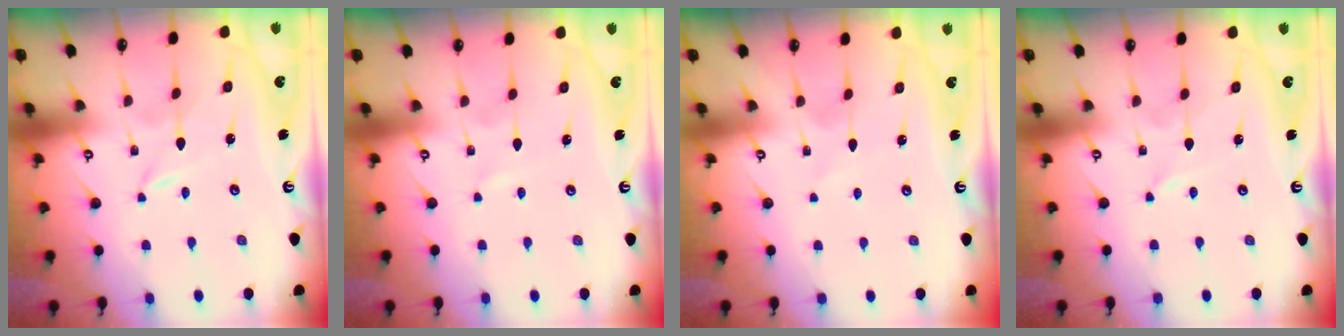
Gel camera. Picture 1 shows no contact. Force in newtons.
{"total": 0.6, "press": 0.6, "slide": 0.1}
{"total": 2.0, "press": 2.0, "slide": 0.3}
{"total": 0.5, "press": 0.5, "slide": 0.1}